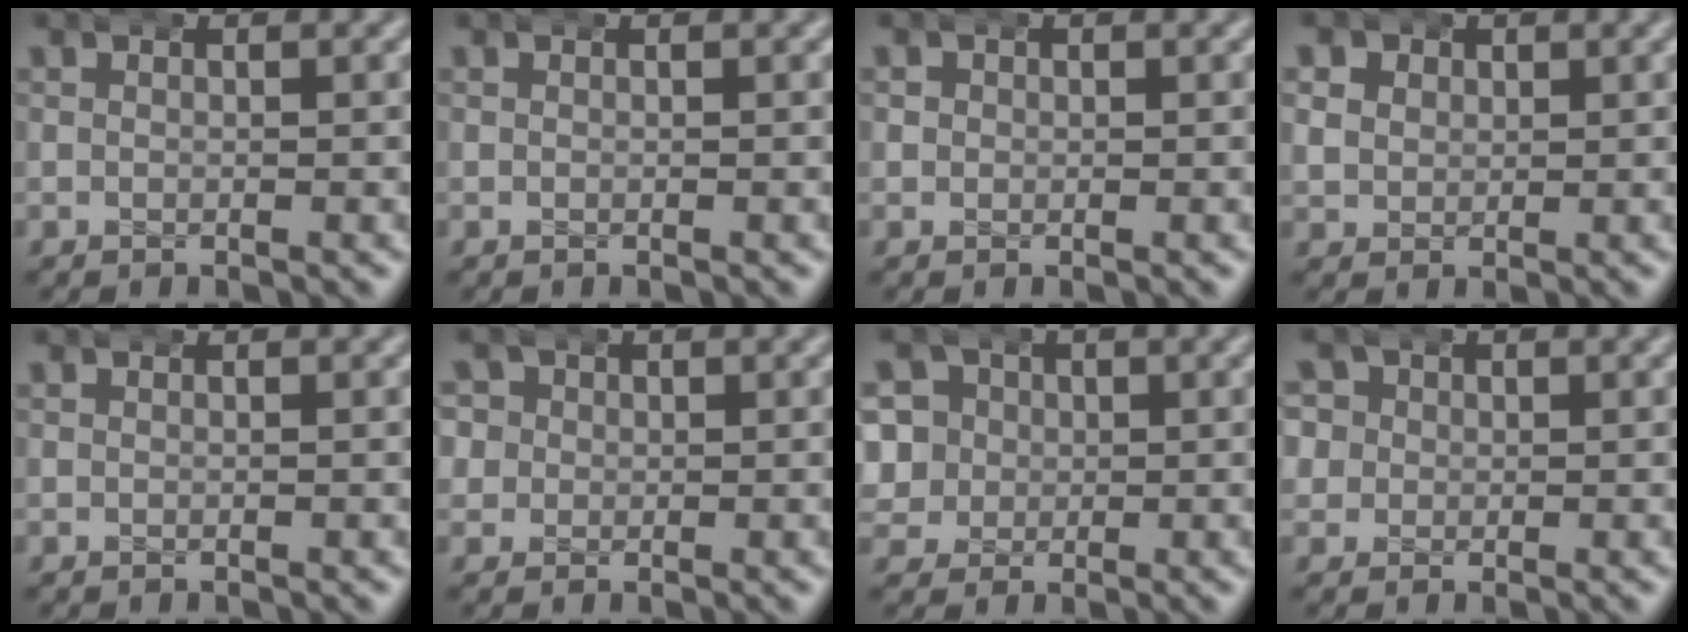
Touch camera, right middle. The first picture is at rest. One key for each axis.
{"total": 0.0}
{"total": 1.1, "fx": 0.0, "fy": 1.1, "fz": 0.3, "tx": -0.009, "ty": 0.001, "tz": 0.000}
{"total": 4.1, "fx": 1.0, "fy": 3.7, "fz": 1.3, "tx": -0.039, "ty": -0.007, "tz": 0.019}
{"total": 0.0}
{"total": 3.7, "fx": 0.7, "fy": 3.5, "fz": 1.2, "tx": -0.039, "ty": -0.004, "tz": 0.009}
{"total": 8.4, "fx": 0.4, "fy": 7.7, "fz": 3.2, "tx": -0.094, "ty": -0.022, "tz": 0.005}
{"total": 4.3, "fx": 0.9, "fy": 4.0, "fz": 1.5, "tx": -0.045, "ty": -0.005, "tz": 0.011}